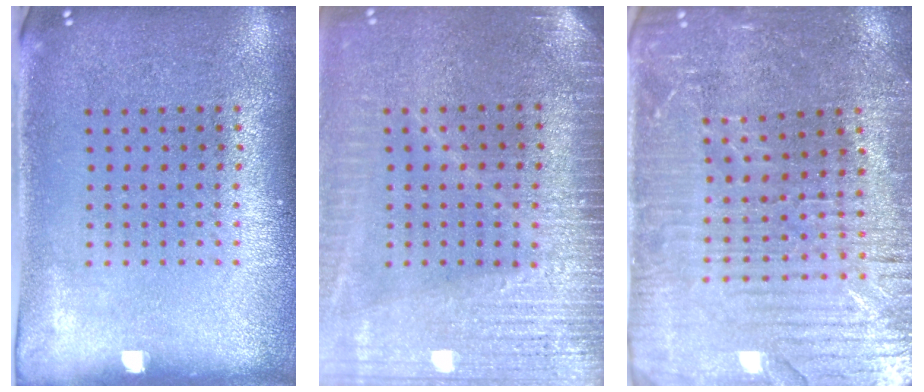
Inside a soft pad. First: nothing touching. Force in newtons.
{"total": 3.6, "press": 3.2, "slide": 1.7}
{"total": 3.5, "press": 3.4, "slide": 0.7}